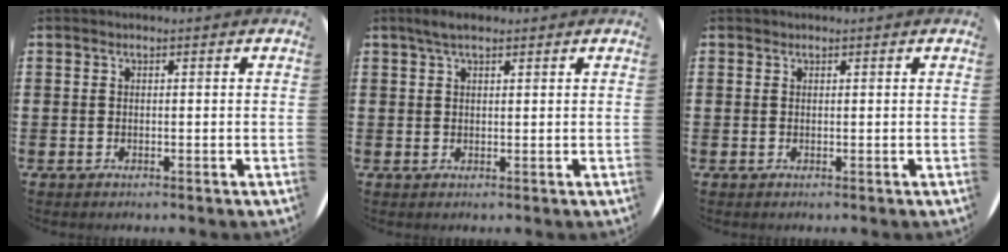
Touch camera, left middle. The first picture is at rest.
{"total": 2.4, "force": [1.8, 0.8, 1.5], "torque": [-0.024, 0.004, 0.030]}
{"total": 0.0}